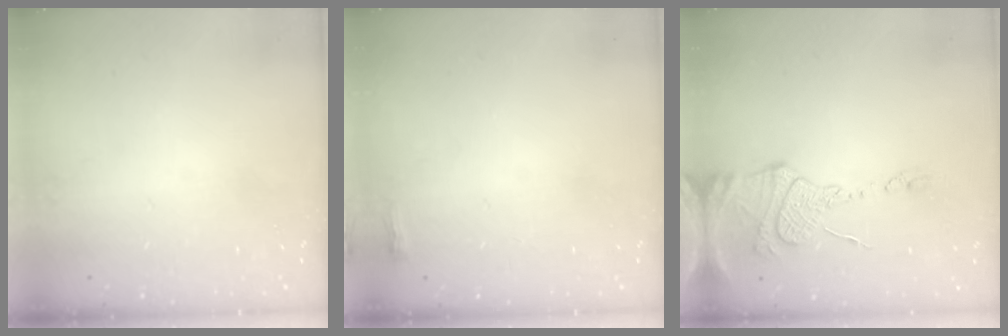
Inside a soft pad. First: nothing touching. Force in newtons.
{"total": 2.2, "press": 2.2, "slide": 0.6}
{"total": 13.6, "press": 13.5, "slide": 1.1}